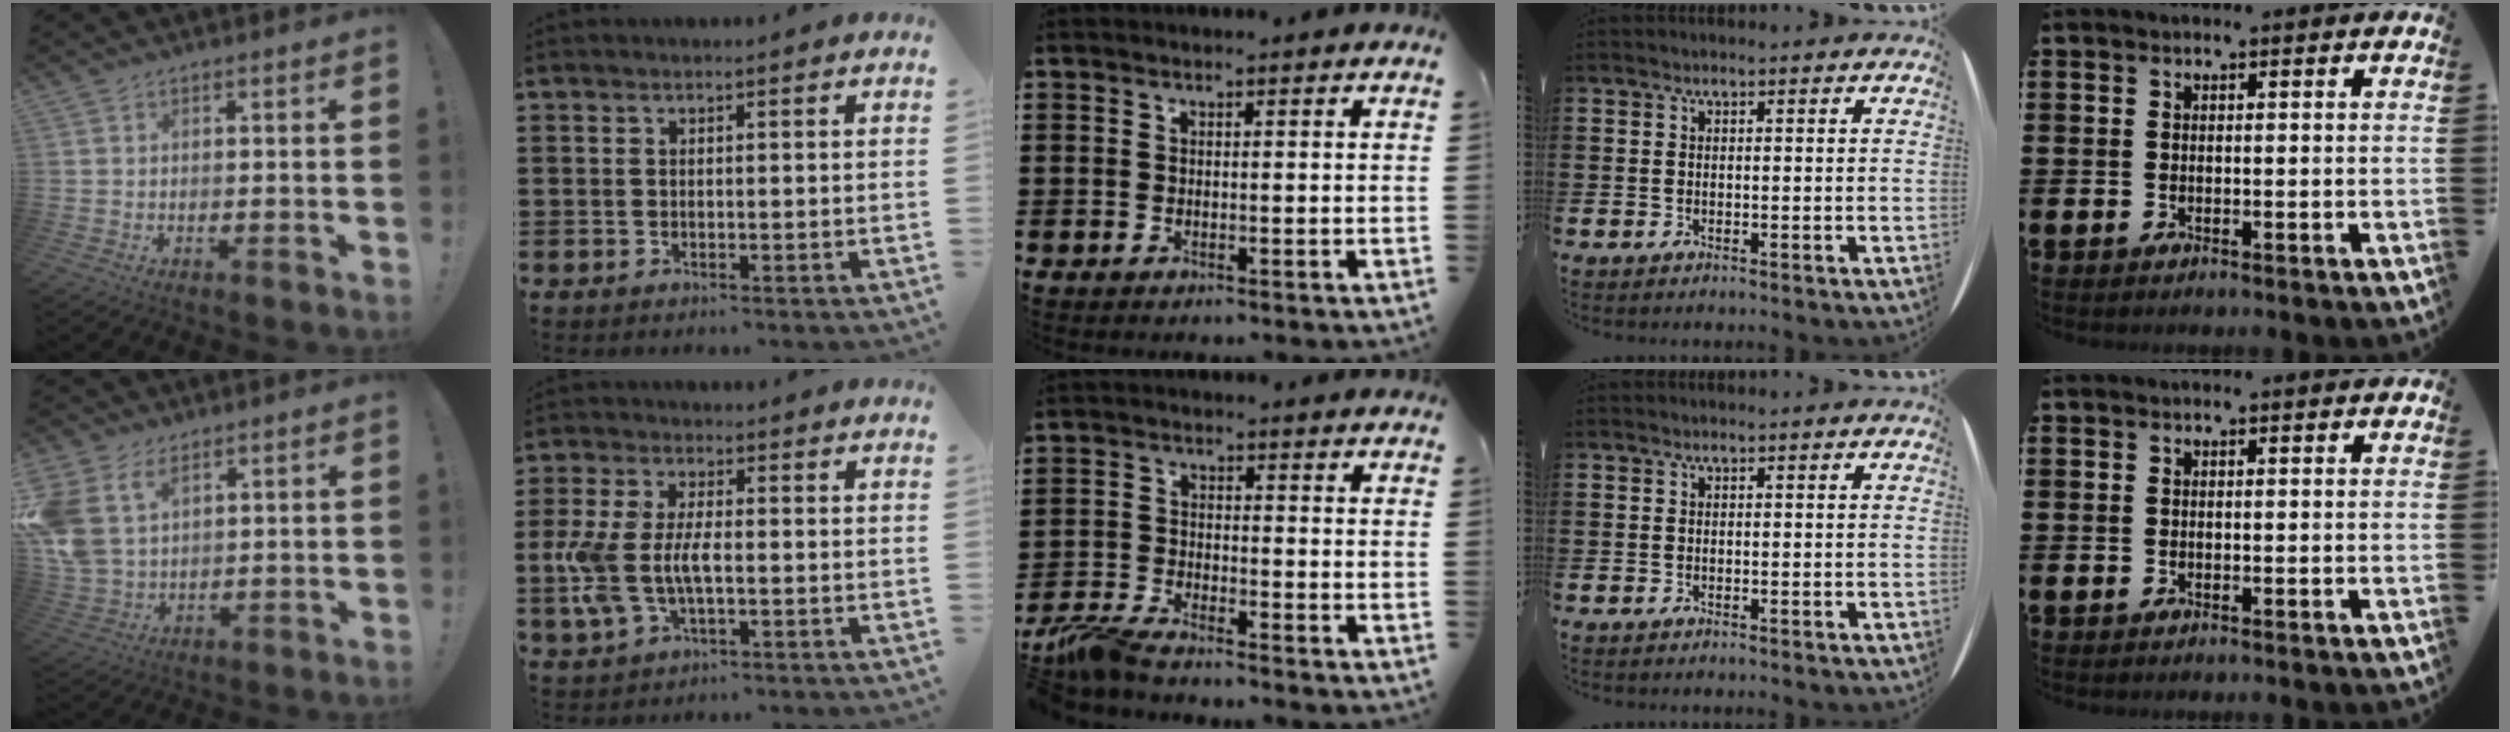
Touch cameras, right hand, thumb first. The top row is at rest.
{"thumb": {"total": 11.5, "force": [5.7, 7.5, 6.6], "torque": [-0.151, -0.025, 0.113]}, "index": {"total": 7.5, "force": [-1.0, 3.7, 6.5], "torque": [-0.164, -0.008, -0.028]}, "middle": {"total": 4.6, "force": [-4.2, 0.2, 1.8], "torque": [-0.060, -0.013, -0.087]}}